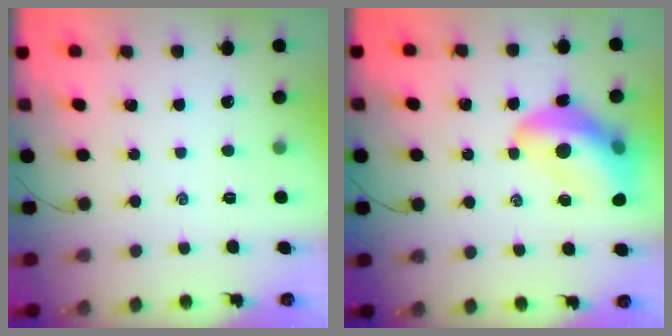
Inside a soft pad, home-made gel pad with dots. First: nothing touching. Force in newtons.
{"total": 15.4, "press": 14.9, "slide": 3.8}